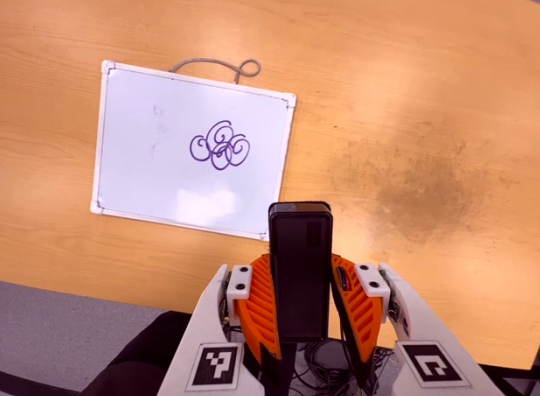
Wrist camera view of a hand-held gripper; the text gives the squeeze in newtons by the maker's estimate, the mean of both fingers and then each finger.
{"total": 4.5, "left": 3.5, "right": 5.5}